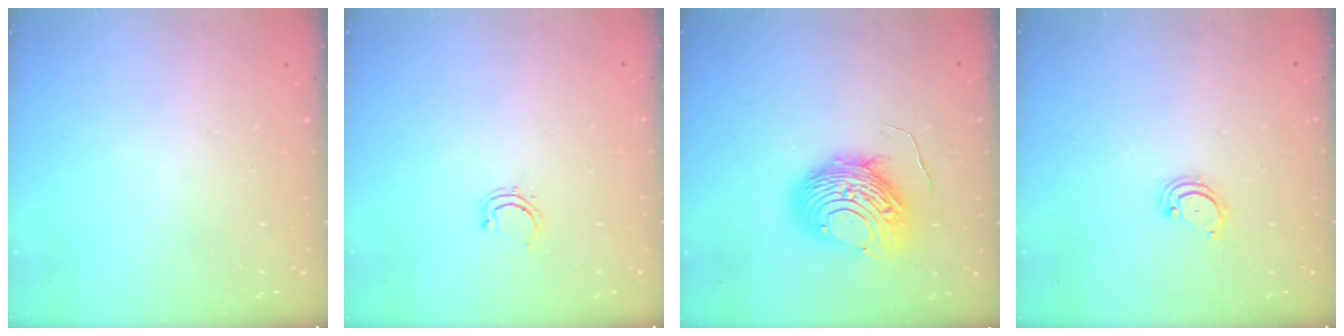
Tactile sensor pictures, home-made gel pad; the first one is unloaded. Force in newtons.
{"total": 4.0, "press": 3.8, "slide": 1.1}
{"total": 11.6, "press": 11.5, "slide": 1.2}
{"total": 2.9, "press": 2.9, "slide": 0.3}